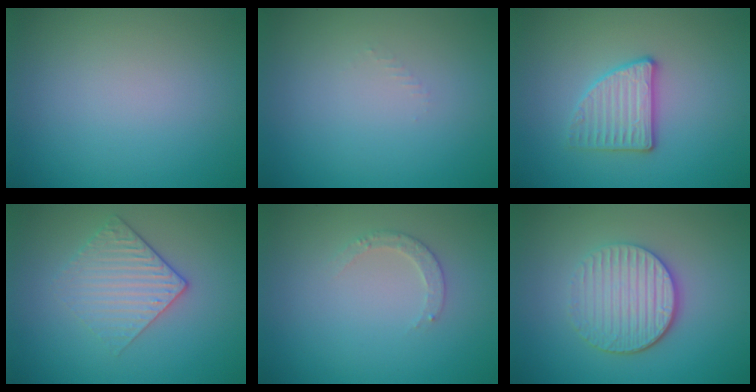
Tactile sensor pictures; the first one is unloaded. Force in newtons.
{"total": 0.5, "press": 0.5, "slide": 0.2}
{"total": 2.9, "press": 2.8, "slide": 0.7}
{"total": 3.0, "press": 2.6, "slide": 1.6}
{"total": 1.5, "press": 1.5, "slide": 0.2}
{"total": 4.5, "press": 3.6, "slide": 2.8}